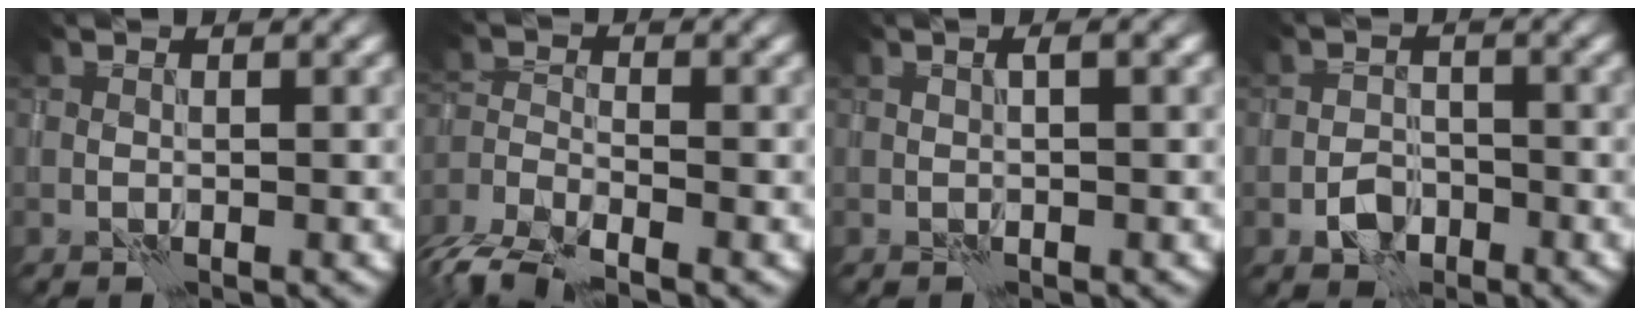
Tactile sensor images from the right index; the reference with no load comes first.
{"total": 6.2, "force": [-5.1, 1.9, 3.0], "torque": [-0.058, -0.011, -0.108]}
{"total": 0.9, "force": [0.3, 0.2, 0.8], "torque": [-0.010, 0.004, 0.005]}
{"total": 2.1, "force": [-1.2, 1.6, 0.8], "torque": [-0.008, 0.005, -0.024]}